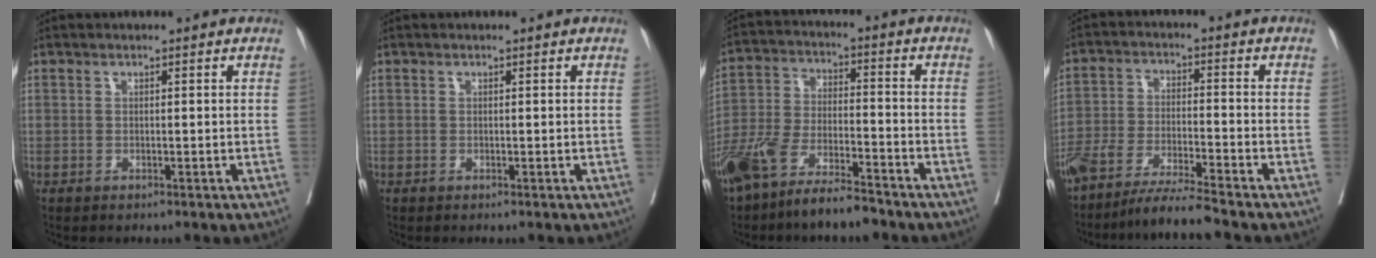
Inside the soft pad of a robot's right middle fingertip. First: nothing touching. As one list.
[{"total": 0.0}, {"total": 11.5, "force": [-9.0, 2.7, 6.6], "torque": [-0.134, -0.007, -0.172]}, {"total": 8.8, "force": [-7.6, -0.8, 4.4], "torque": [-0.073, -0.021, -0.140]}]